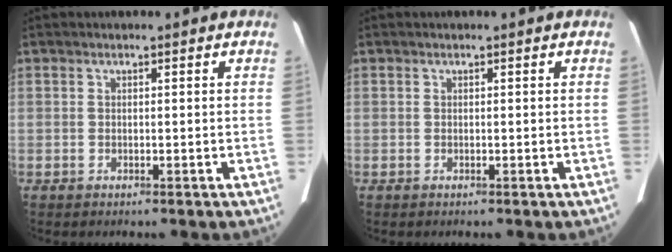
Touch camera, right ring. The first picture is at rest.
{"total": 0.0}